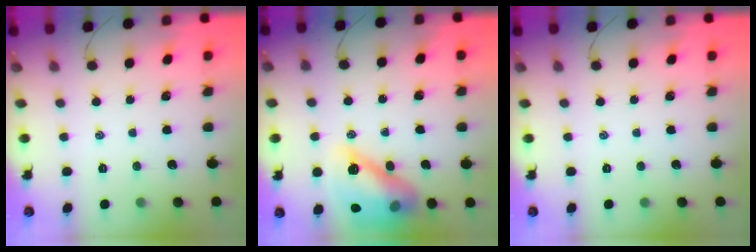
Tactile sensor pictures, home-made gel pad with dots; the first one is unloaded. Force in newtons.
{"total": 17.7, "press": 17.4, "slide": 3.2}
{"total": 0.0}